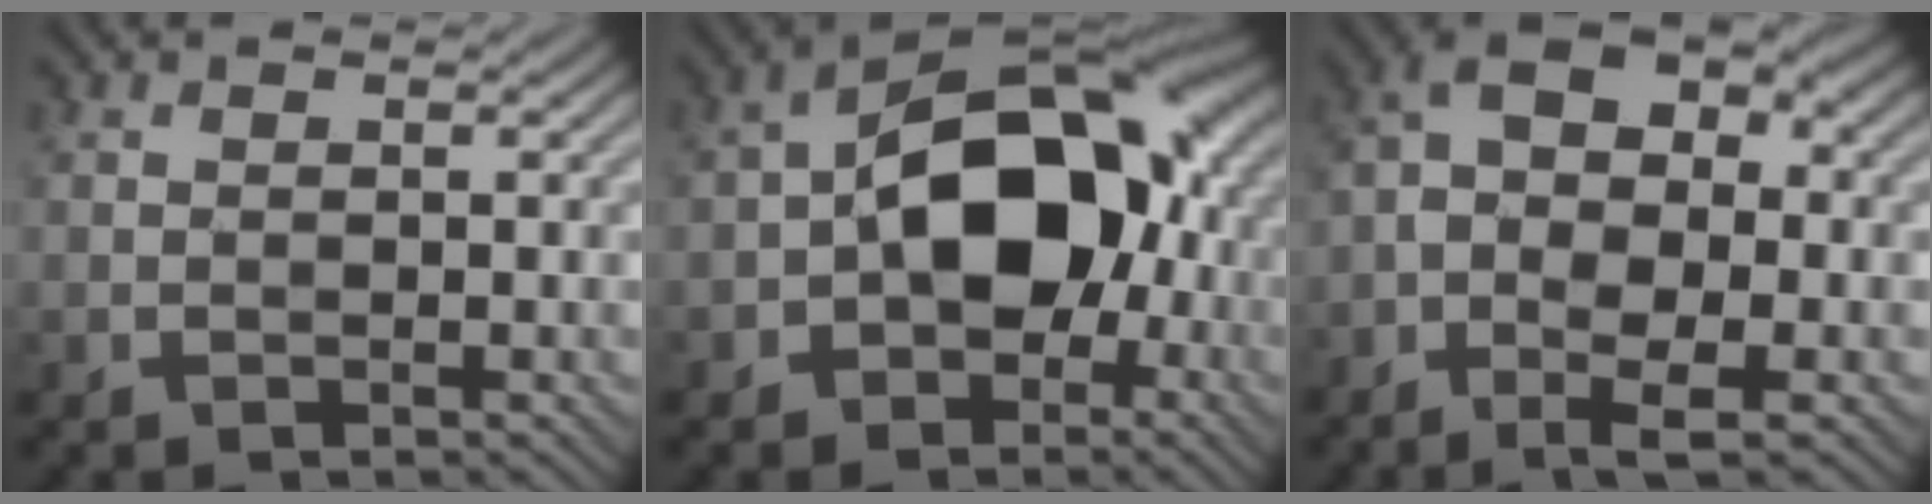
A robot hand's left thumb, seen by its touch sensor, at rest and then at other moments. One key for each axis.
{"total": 13.9, "fx": -2.0, "fy": 8.9, "fz": 10.5, "tx": -0.141, "ty": 0.023, "tz": -0.050}
{"total": 11.6, "fx": -2.5, "fy": 5.8, "fz": 9.7, "tx": -0.187, "ty": 0.010, "tz": -0.049}